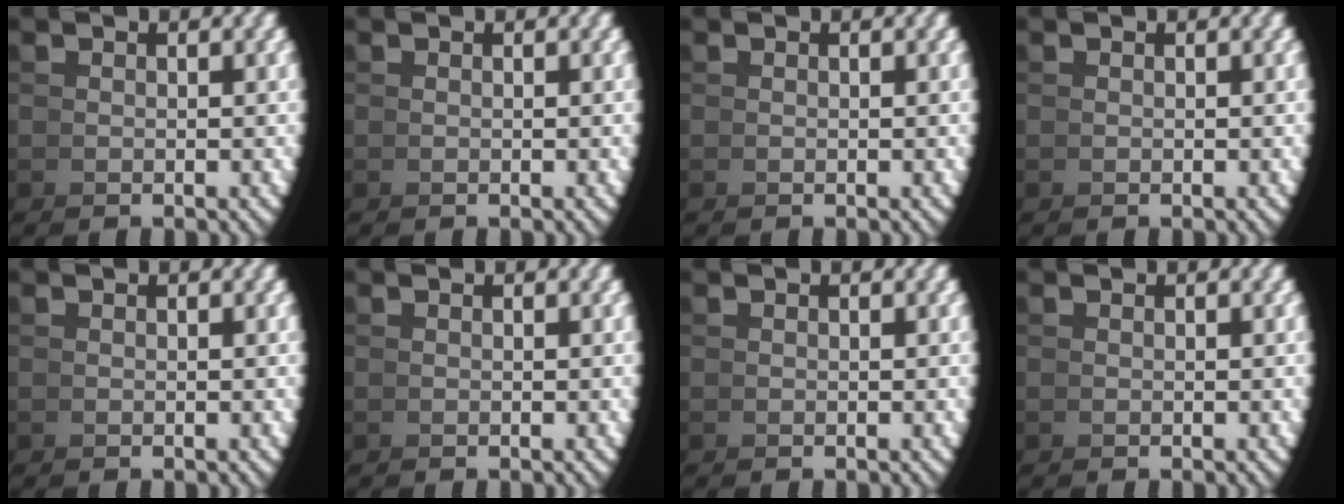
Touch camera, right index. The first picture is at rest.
{"total": 0.0}
{"total": 0.0}
{"total": 0.0}
{"total": 0.0}
{"total": 0.0}
{"total": 0.0}
{"total": 0.0}